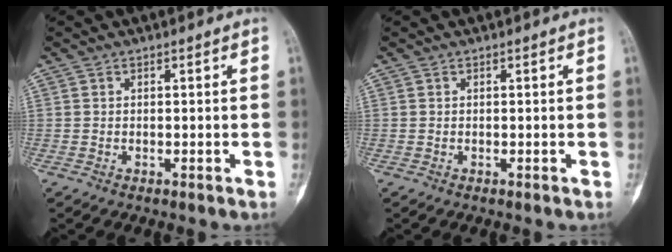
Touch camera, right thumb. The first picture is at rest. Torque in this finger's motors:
{"motor_torque": [0.01, -0.01, 0.00, 0.00, 0.00]}